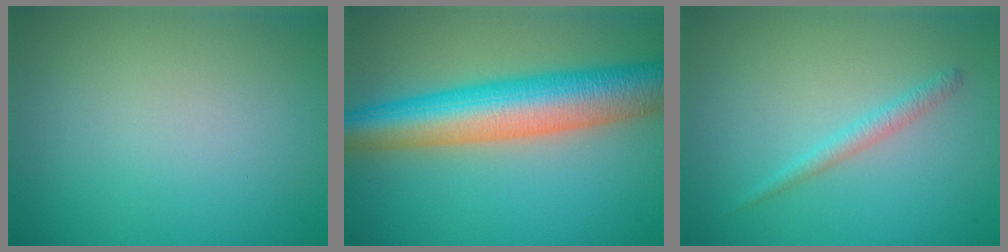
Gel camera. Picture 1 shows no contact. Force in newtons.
{"total": 9.9, "press": 9.9, "slide": 0.4}
{"total": 1.4, "press": 1.4, "slide": 0.1}